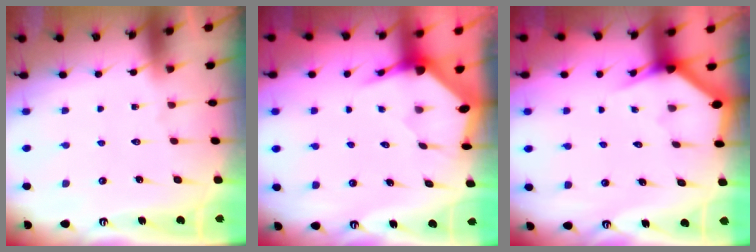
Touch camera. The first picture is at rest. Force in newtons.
{"total": 3.5, "press": 3.5, "slide": 0.5}
{"total": 2.7, "press": 2.7, "slide": 0.1}